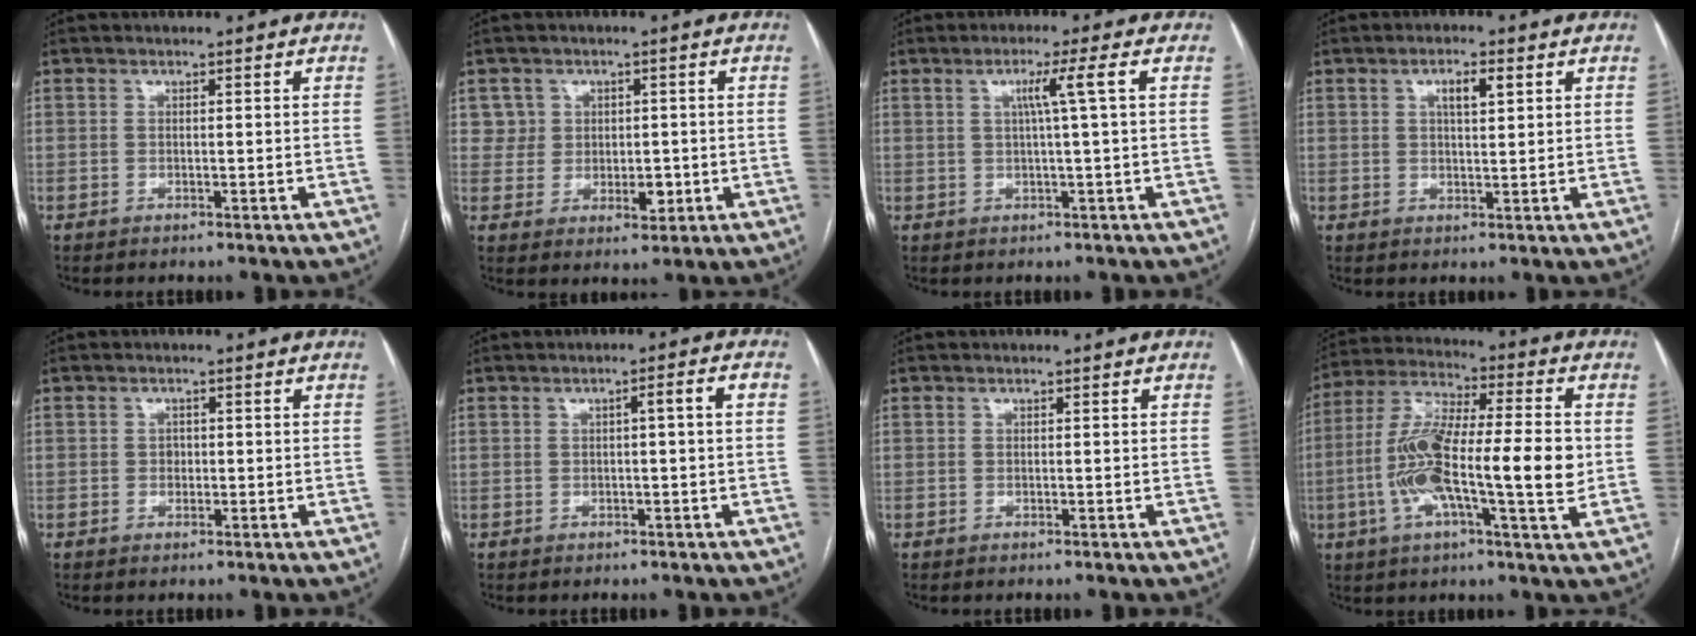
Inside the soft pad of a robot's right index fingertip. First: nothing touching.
{"total": 4.9, "force": [0.6, 4.6, 1.5], "torque": [-0.006, 0.006, 0.014]}
{"total": 4.1, "force": [0.9, -1.2, 3.8], "torque": [-0.070, 0.004, 0.018]}
{"total": 3.5, "force": [1.4, 0.9, 3.0], "torque": [-0.053, 0.003, 0.023]}
{"total": 1.2, "force": [-0.1, 1.0, 0.6], "torque": [-0.008, 0.003, -0.001]}
{"total": 2.6, "force": [0.1, -0.1, 2.6], "torque": [-0.036, 0.008, 0.003]}
{"total": 0.0}
{"total": 17.8, "force": [-1.9, 2.9, 17.4], "torque": [-0.327, 0.009, -0.040]}